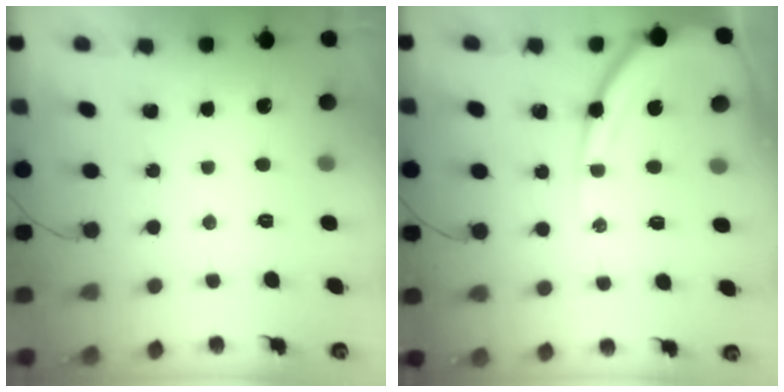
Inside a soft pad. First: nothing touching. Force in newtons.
{"total": 14.9, "press": 14.8, "slide": 1.5}